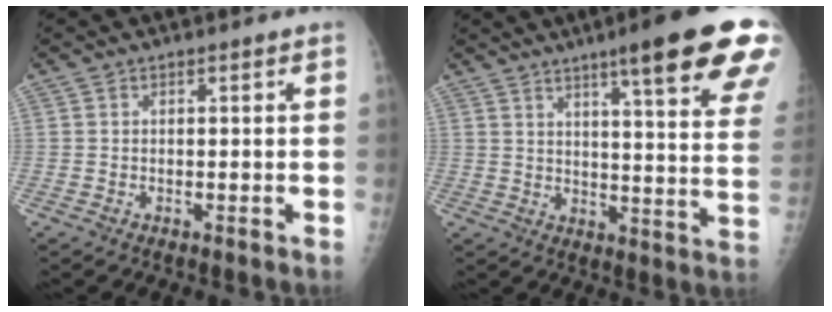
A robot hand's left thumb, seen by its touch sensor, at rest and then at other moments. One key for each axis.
{"total": 21.7, "fx": 13.5, "fy": 2.6, "fz": 16.8, "tx": -0.205, "ty": -0.053, "tz": 0.169}